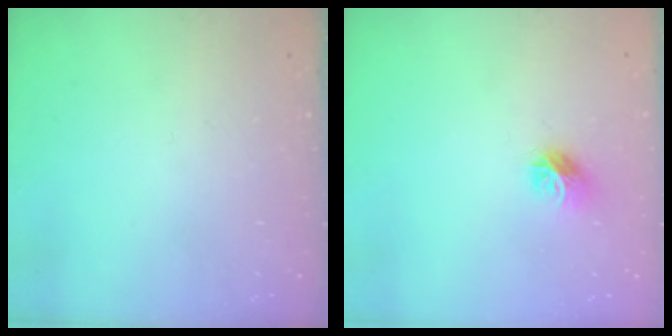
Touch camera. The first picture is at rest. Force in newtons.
{"total": 8.1, "press": 8.1, "slide": 0.2}